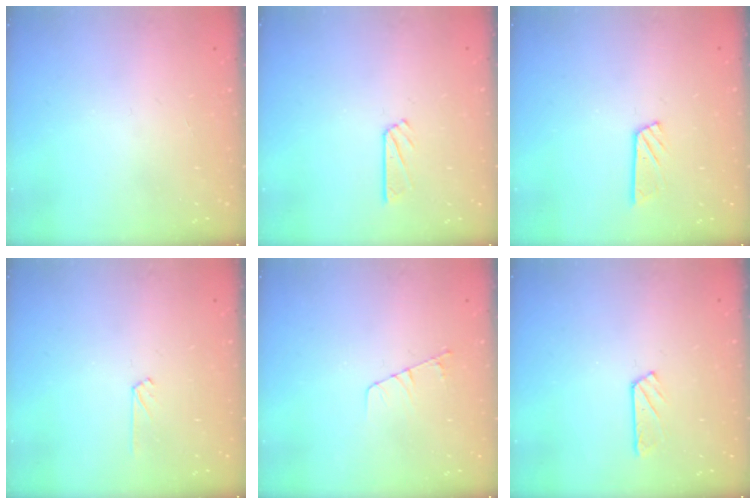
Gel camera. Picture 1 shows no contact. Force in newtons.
{"total": 3.5, "press": 3.5, "slide": 0.3}
{"total": 6.3, "press": 6.3, "slide": 0.3}
{"total": 2.5, "press": 2.5, "slide": 0.3}
{"total": 4.2, "press": 4.2, "slide": 0.5}
{"total": 3.8, "press": 3.8, "slide": 0.4}